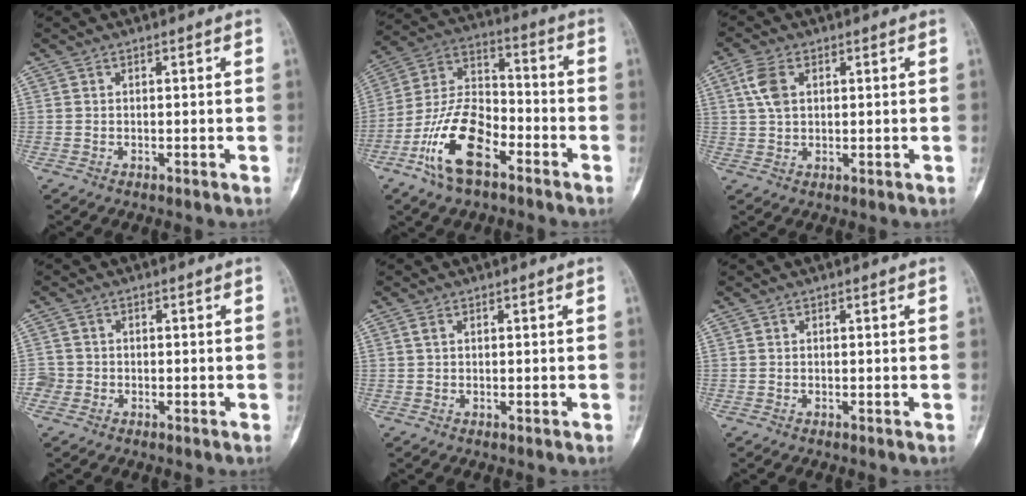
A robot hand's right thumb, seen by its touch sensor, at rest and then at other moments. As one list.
[{"total": 15.4, "force": [-7.8, 7.4, 11.0], "torque": [-0.200, 0.052, -0.153]}, {"total": 5.0, "force": [1.6, 2.9, 3.7], "torque": [-0.079, 0.006, 0.032]}, {"total": 2.5, "force": [-1.1, 2.2, 0.4], "torque": [-0.002, 0.013, -0.027]}, {"total": 1.0, "force": [0.2, 0.4, 0.9], "torque": [-0.018, 0.003, 0.007]}, {"total": 0.0}]